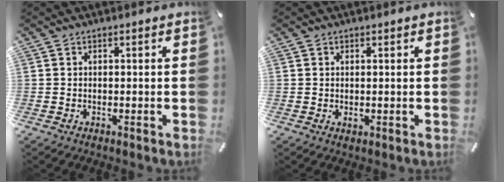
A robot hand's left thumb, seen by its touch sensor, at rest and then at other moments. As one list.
[{"total": 0.9, "force": [0.3, 0.8, 0.2], "torque": [0.004, 0.000, 0.003]}]